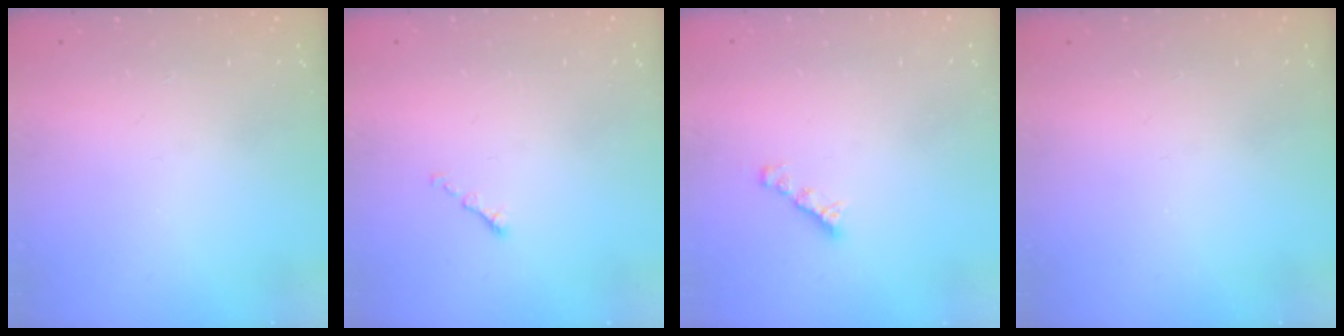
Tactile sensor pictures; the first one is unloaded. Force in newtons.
{"total": 0.6, "press": 0.5, "slide": 0.2}
{"total": 3.0, "press": 3.0, "slide": 0.1}
{"total": 0.0}